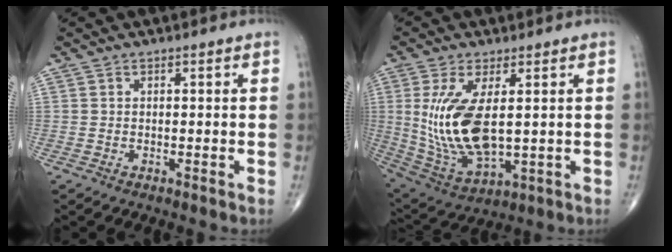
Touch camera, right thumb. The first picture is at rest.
{"total": 15.3, "force": [1.7, 6.7, 13.6], "torque": [-0.277, -0.022, 0.052]}